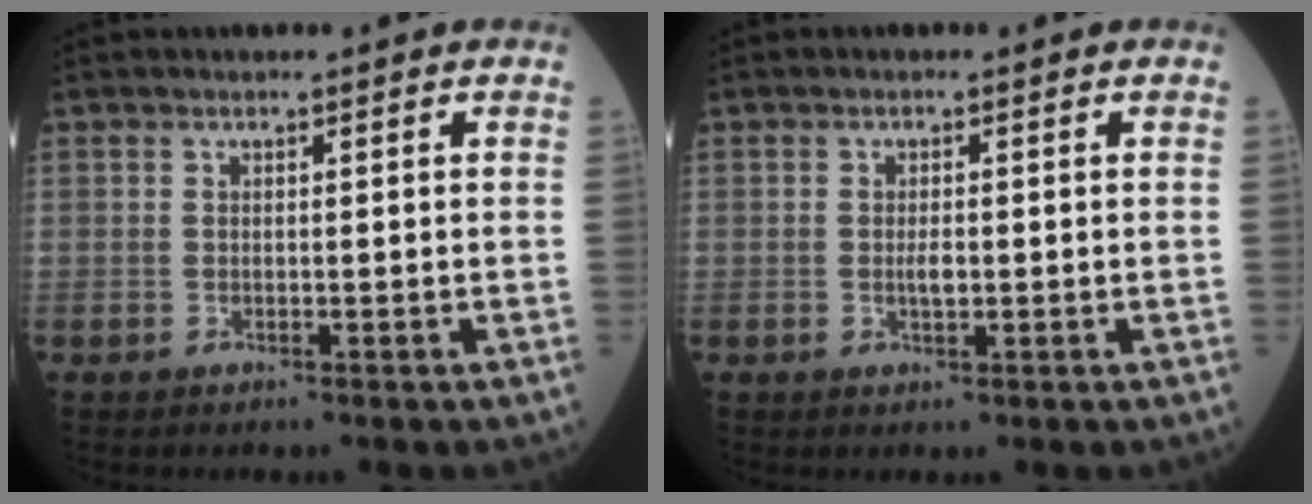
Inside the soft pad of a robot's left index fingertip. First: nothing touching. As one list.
[{"total": 1.7, "force": [-0.2, 0.6, 1.6], "torque": [-0.033, -0.001, -0.002]}]